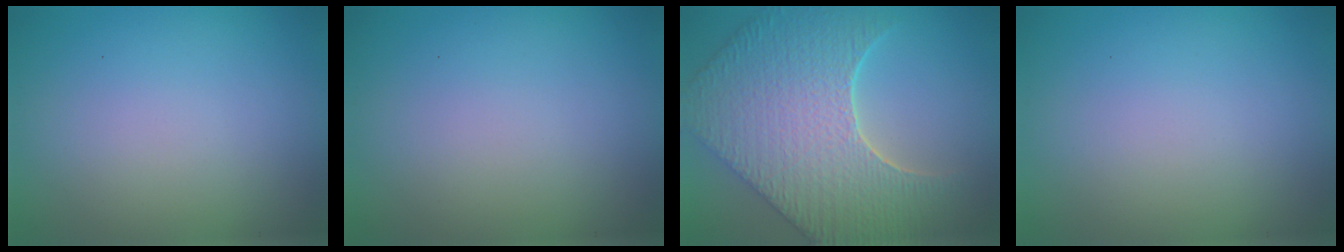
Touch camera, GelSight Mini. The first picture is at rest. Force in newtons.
{"total": 0.0}
{"total": 8.5, "press": 7.2, "slide": 4.6}
{"total": 0.0}